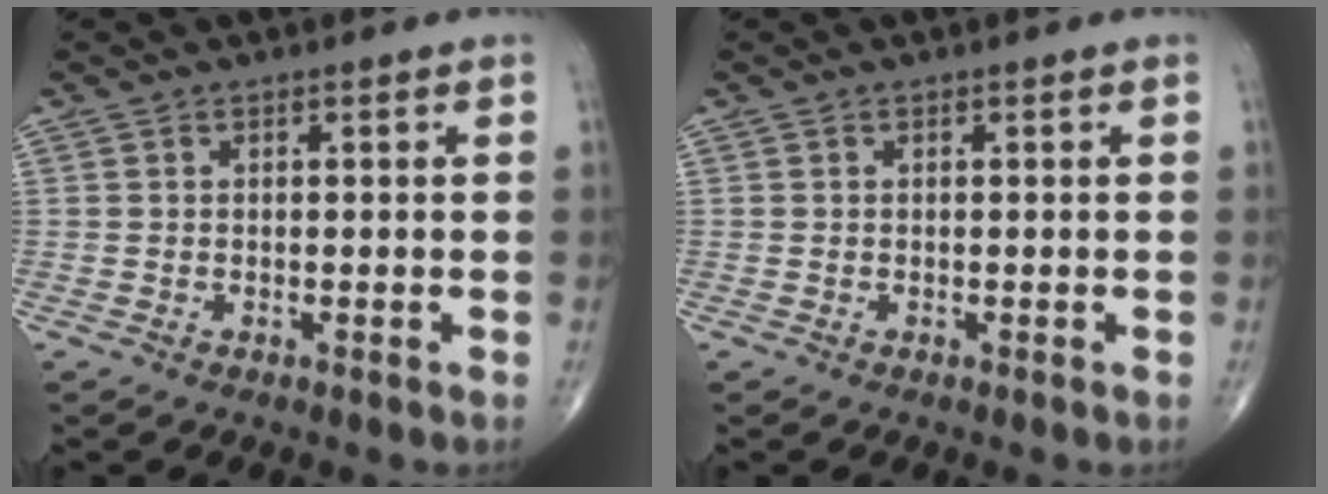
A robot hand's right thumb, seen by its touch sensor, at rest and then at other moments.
{"total": 0.0}